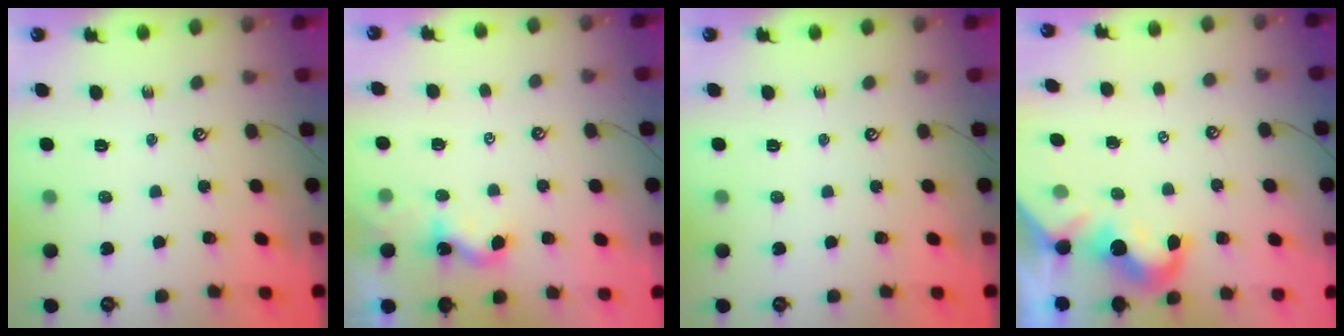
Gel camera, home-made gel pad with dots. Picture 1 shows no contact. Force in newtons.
{"total": 1.9, "press": 1.9, "slide": 0.1}
{"total": 0.0}
{"total": 1.4, "press": 1.2, "slide": 0.7}